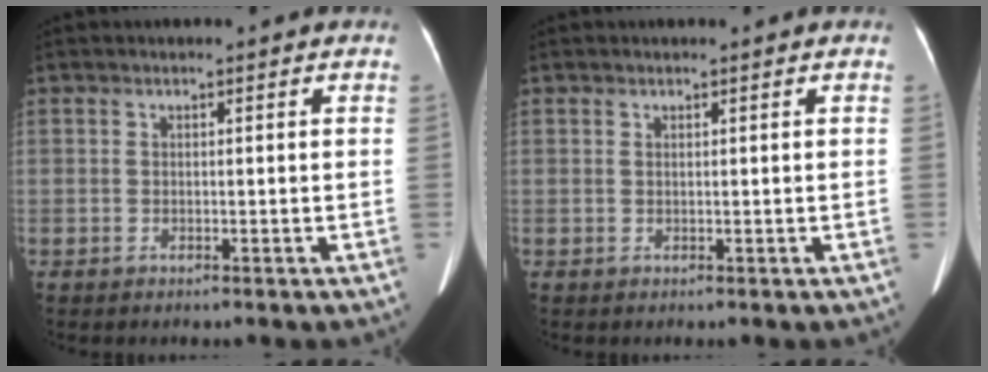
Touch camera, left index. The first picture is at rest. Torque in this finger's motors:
{"motor_torque": [-0.12, -0.03, -0.04, -0.01]}